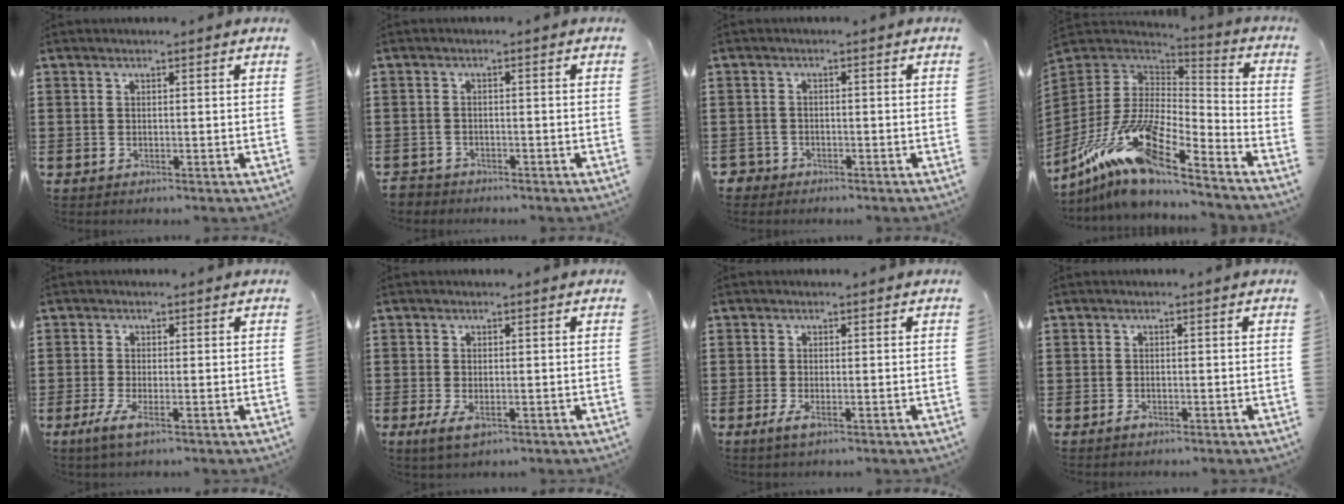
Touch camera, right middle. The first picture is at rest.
{"total": 2.0, "force": [-1.9, 0.6, -0.2], "torque": [-0.002, 0.002, -0.044]}
{"total": 1.8, "force": [-1.5, 0.9, 0.1], "torque": [-0.014, -0.005, -0.036]}
{"total": 16.0, "force": [-11.4, 4.2, 10.4], "torque": [-0.229, 0.011, -0.219]}
{"total": 2.8, "force": [-1.4, 0.9, 2.3], "torque": [-0.060, -0.004, -0.032]}
{"total": 2.2, "force": [-0.7, 1.3, 1.7], "torque": [-0.046, -0.005, -0.016]}
{"total": 1.5, "force": [-0.7, 0.6, 1.2], "torque": [-0.029, -0.002, -0.017]}
{"total": 1.0, "force": [-0.7, 0.7, 0.2], "torque": [-0.004, 0.001, -0.015]}